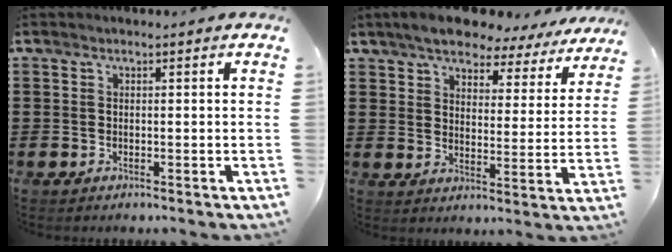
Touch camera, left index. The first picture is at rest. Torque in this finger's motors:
{"motor_torque": [2.14, 0.00, 1.05, 0.21]}